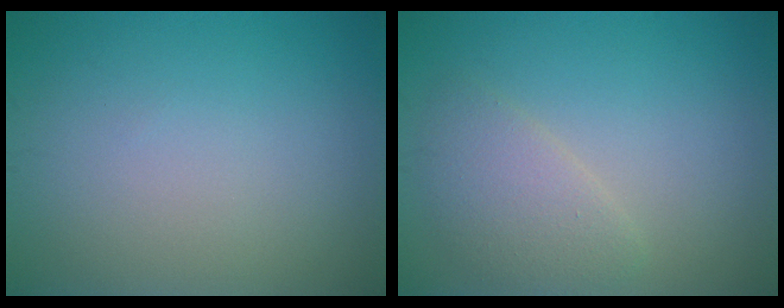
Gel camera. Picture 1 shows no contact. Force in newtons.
{"total": 2.7, "press": 2.7, "slide": 0.2}